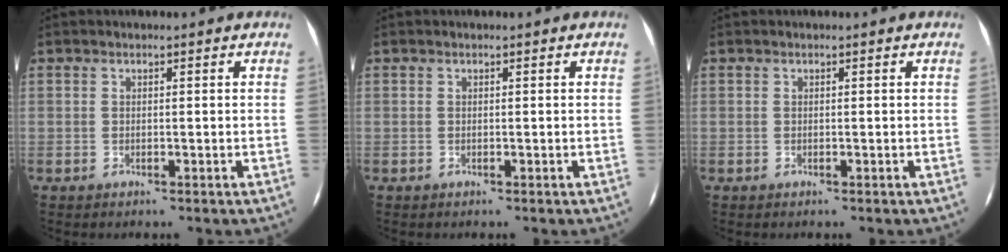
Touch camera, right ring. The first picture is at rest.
{"total": 0.0}
{"total": 0.0}